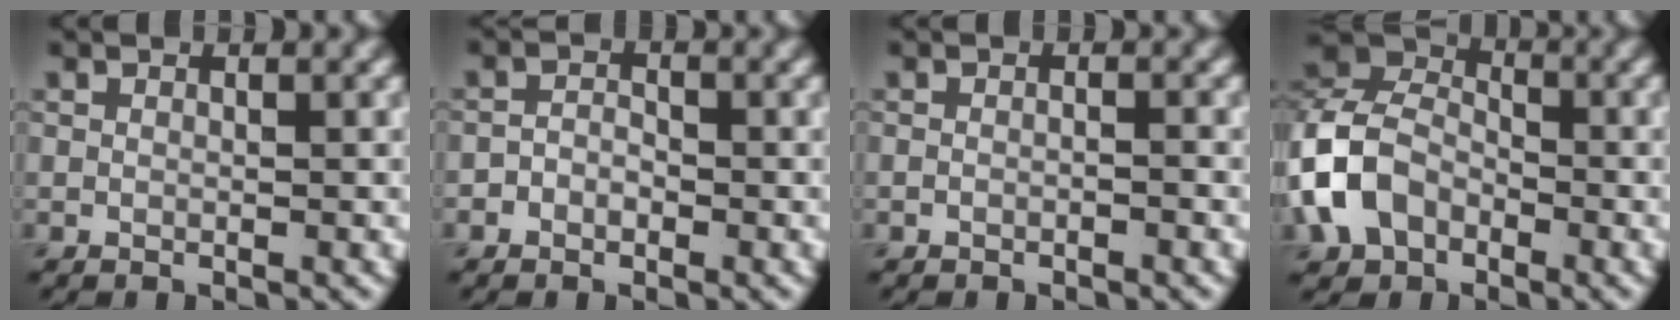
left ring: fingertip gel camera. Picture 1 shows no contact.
{"total": 1.4, "force": [-0.7, 1.0, 0.7], "torque": [-0.014, 0.003, -0.017]}
{"total": 0.7, "force": [-0.5, 0.2, 0.4], "torque": [-0.009, -0.001, -0.013]}
{"total": 8.8, "force": [-3.3, 6.4, 5.0], "torque": [-0.116, 0.002, -0.083]}